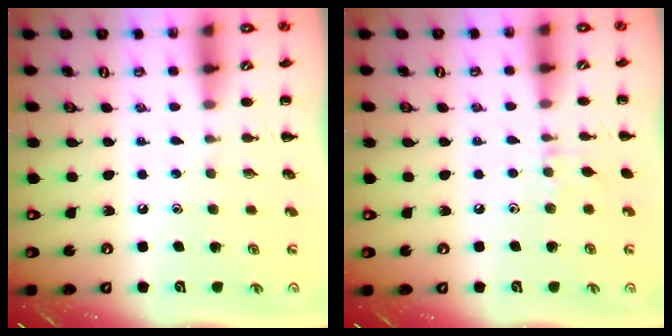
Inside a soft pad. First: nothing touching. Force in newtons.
{"total": 5.2, "press": 5.0, "slide": 1.3}